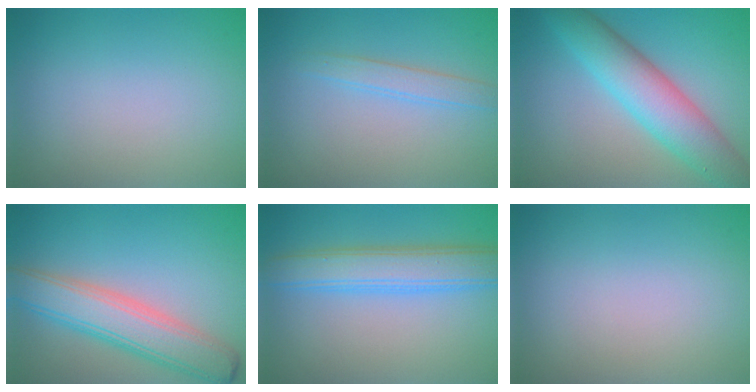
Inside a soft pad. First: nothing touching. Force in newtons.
{"total": 2.0, "press": 2.0, "slide": 0.1}
{"total": 7.4, "press": 7.4, "slide": 0.4}
{"total": 6.7, "press": 6.7, "slide": 0.3}
{"total": 5.4, "press": 5.4, "slide": 0.1}
{"total": 0.0}